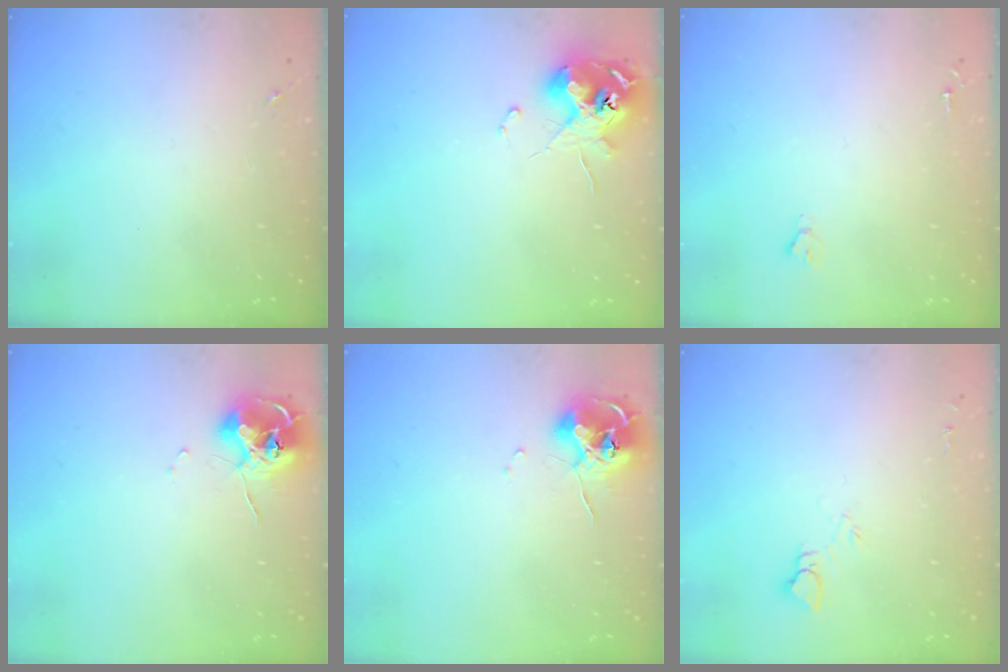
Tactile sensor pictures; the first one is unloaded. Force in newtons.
{"total": 11.8, "press": 11.7, "slide": 1.1}
{"total": 1.9, "press": 1.9, "slide": 0.2}
{"total": 9.8, "press": 9.8, "slide": 0.5}
{"total": 9.8, "press": 9.8, "slide": 0.5}
{"total": 6.0, "press": 6.0, "slide": 0.4}